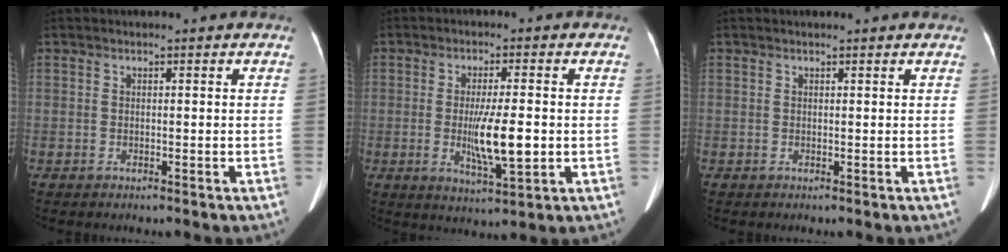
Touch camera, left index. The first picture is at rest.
{"total": 8.7, "force": [-1.5, 1.2, 8.5], "torque": [-0.154, -0.023, -0.023]}
{"total": 1.5, "force": [1.4, 0.4, 0.3], "torque": [-0.013, 0.015, 0.013]}